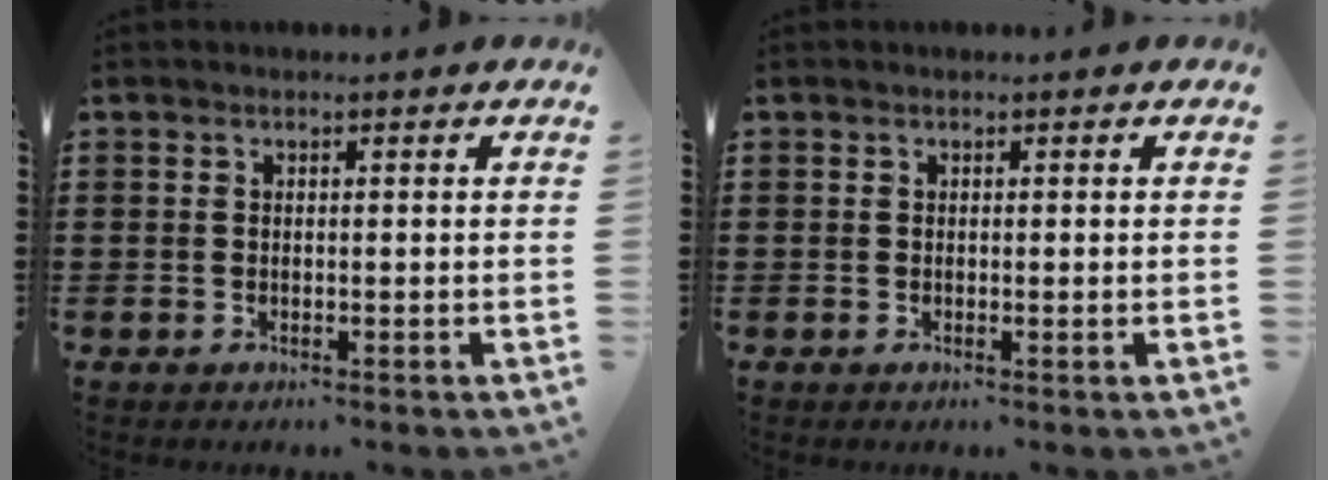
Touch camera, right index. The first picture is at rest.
{"total": 0.0}